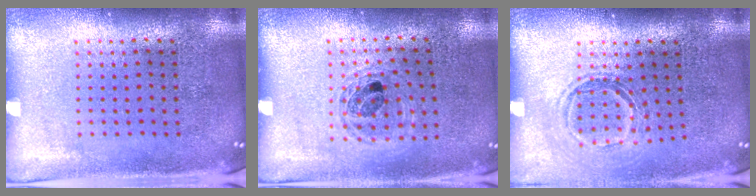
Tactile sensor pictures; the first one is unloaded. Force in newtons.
{"total": 1.0, "press": 1.0, "slide": 0.3}
{"total": 1.5, "press": 1.2, "slide": 0.9}